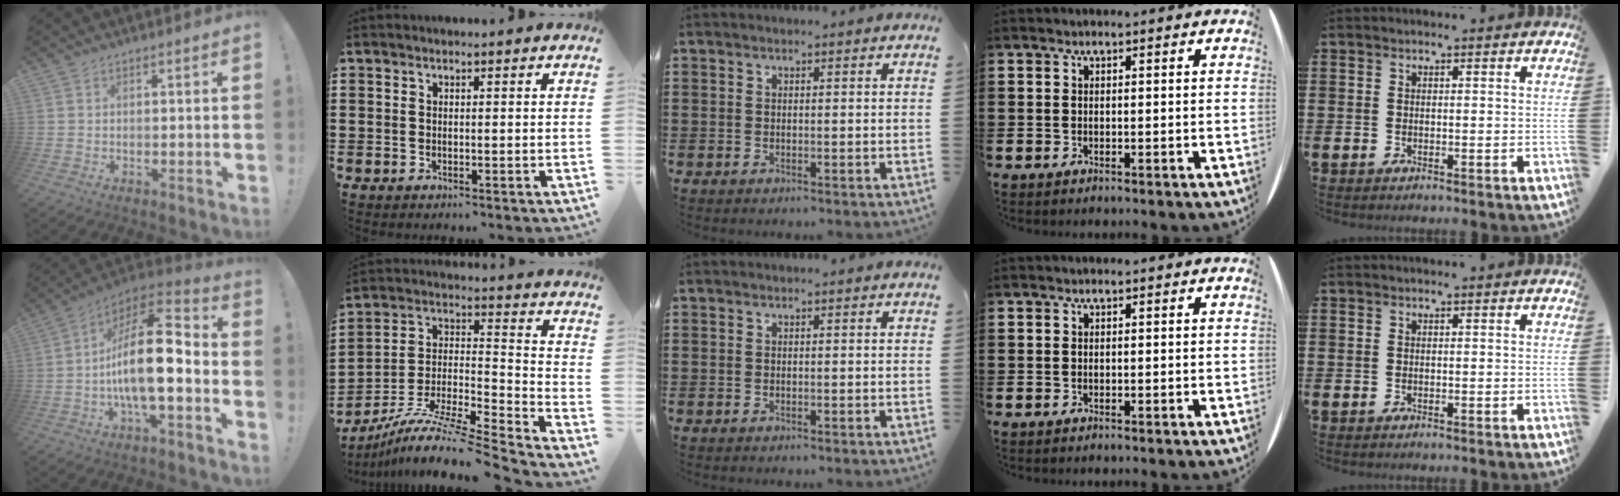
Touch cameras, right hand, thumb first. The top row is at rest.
{"thumb": {"total": 20.0, "force": [-3.0, 7.4, 18.3], "torque": [-0.331, 0.018, -0.050]}, "index": {"total": 10.4, "force": [-8.6, 0.7, 5.8], "torque": [-0.103, 0.006, -0.172]}}